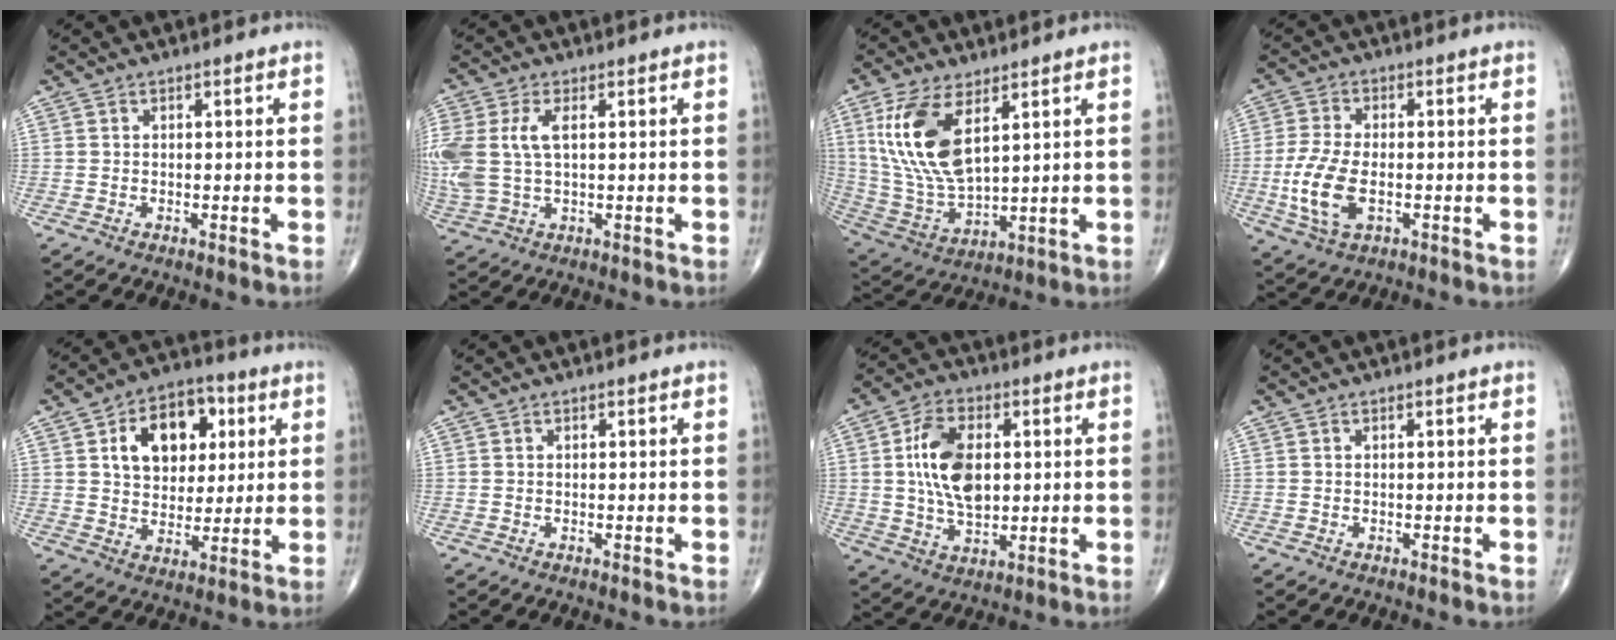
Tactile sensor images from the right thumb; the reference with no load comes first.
{"total": 10.7, "force": [1.7, 5.7, 8.8], "torque": [-0.230, 0.010, 0.042]}
{"total": 15.8, "force": [6.0, 7.1, 12.8], "torque": [-0.261, -0.023, 0.130]}
{"total": 9.9, "force": [-2.1, 5.1, 8.2], "torque": [-0.178, -0.002, -0.038]}
{"total": 14.1, "force": [4.3, 9.7, 9.3], "torque": [-0.099, -0.001, 0.068]}
{"total": 0.0}
{"total": 12.8, "force": [1.7, 7.5, 10.3], "torque": [-0.177, -0.001, 0.032]}
{"total": 0.0}